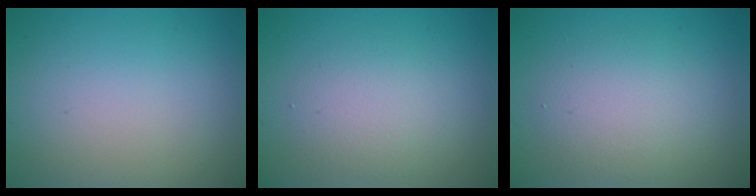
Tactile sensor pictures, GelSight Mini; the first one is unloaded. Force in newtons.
{"total": 2.9, "press": 2.9, "slide": 0.2}
{"total": 3.7, "press": 3.7, "slide": 0.2}